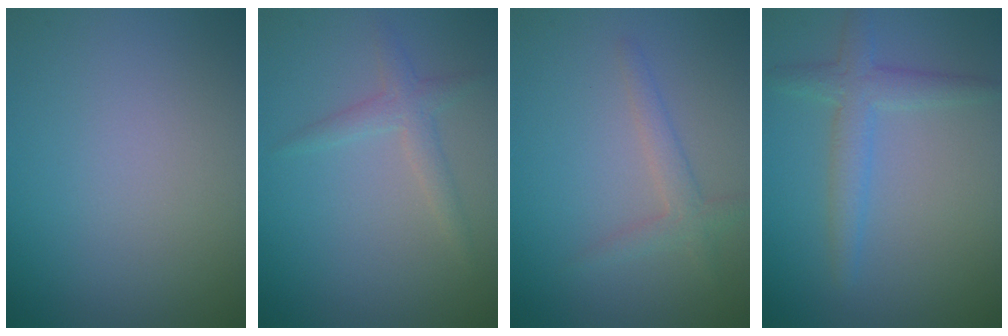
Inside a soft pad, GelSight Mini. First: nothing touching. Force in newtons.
{"total": 1.9, "press": 1.9, "slide": 0.1}
{"total": 1.9, "press": 1.9, "slide": 0.1}
{"total": 2.8, "press": 2.8, "slide": 0.1}